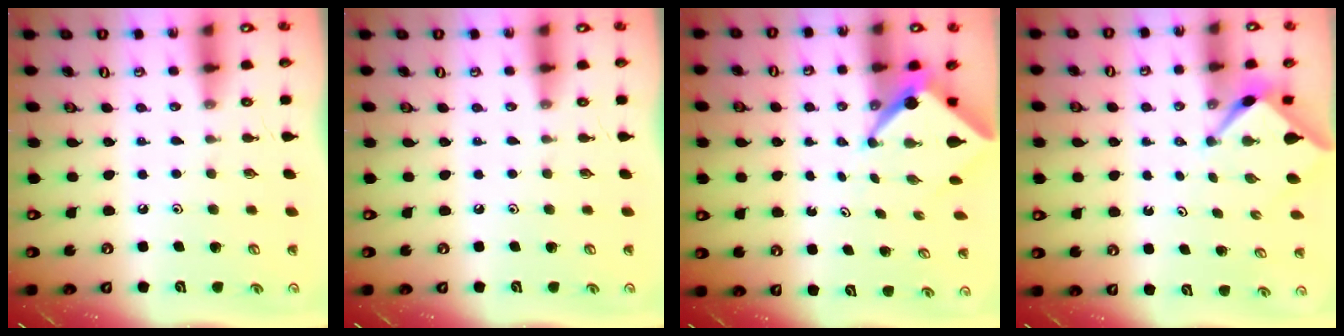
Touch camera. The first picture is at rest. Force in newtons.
{"total": 0.0}
{"total": 4.5, "press": 4.4, "slide": 0.4}
{"total": 2.4, "press": 2.4, "slide": 0.3}